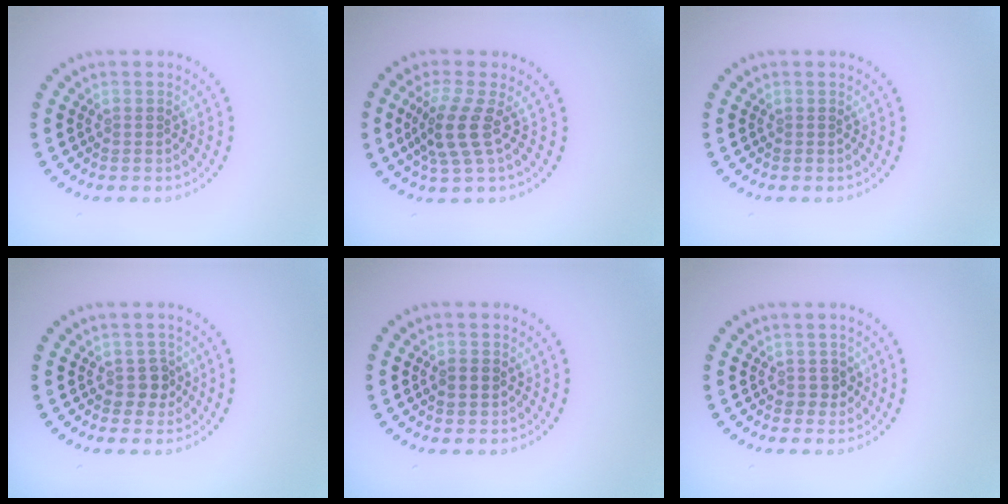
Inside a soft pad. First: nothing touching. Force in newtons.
{"total": 3.5, "press": 2.7, "slide": 2.2}
{"total": 0.0}
{"total": 1.7, "press": 1.5, "slide": 0.8}
{"total": 2.2, "press": 2.2, "slide": 0.2}
{"total": 1.1, "press": 1.0, "slide": 0.6}